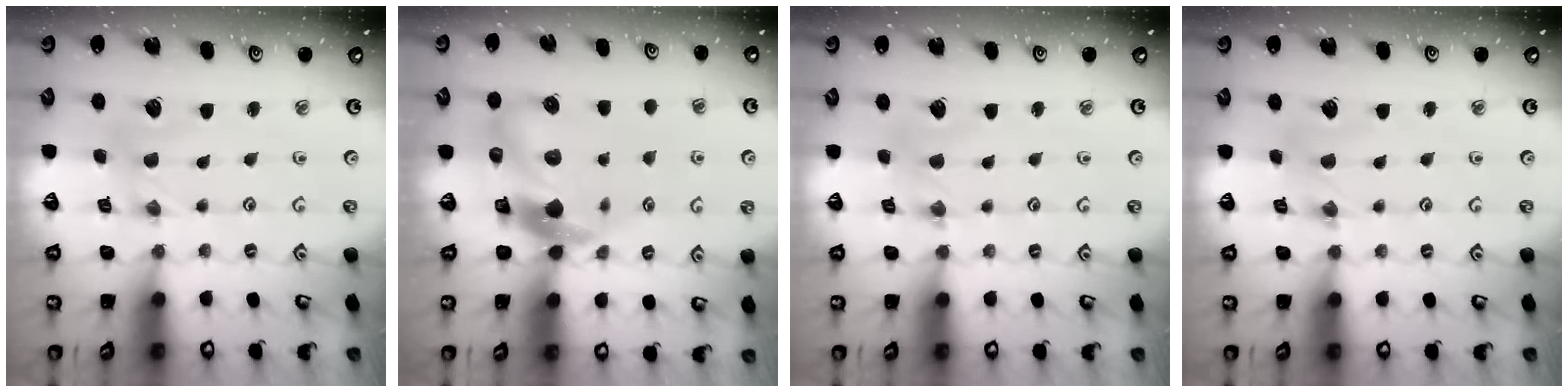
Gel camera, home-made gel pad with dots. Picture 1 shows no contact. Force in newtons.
{"total": 11.2, "press": 11.1, "slide": 1.7}
{"total": 1.0, "press": 1.0, "slide": 0.3}
{"total": 1.1, "press": 1.0, "slide": 0.3}